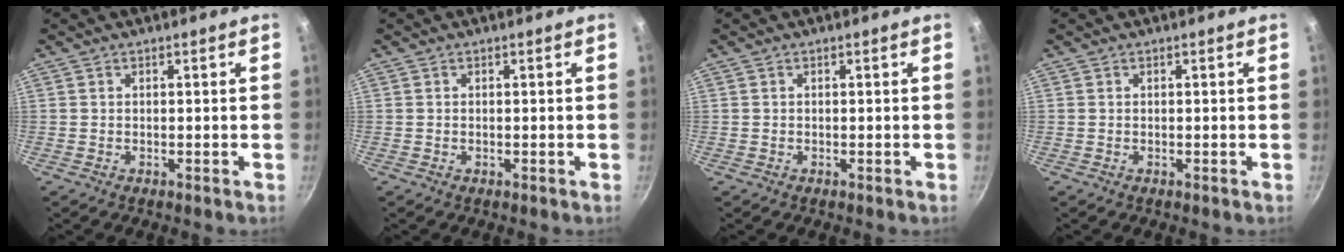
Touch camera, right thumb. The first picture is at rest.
{"total": 0.0}
{"total": 0.0}
{"total": 0.0}